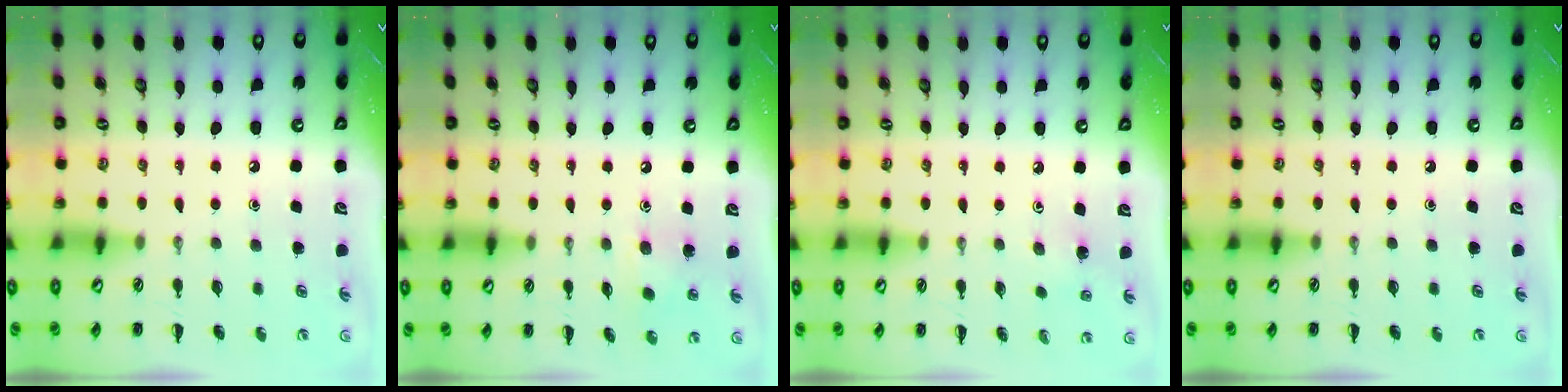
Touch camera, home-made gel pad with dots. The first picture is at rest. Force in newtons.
{"total": 6.2, "press": 6.1, "slide": 1.1}
{"total": 1.9, "press": 1.9, "slide": 0.4}
{"total": 0.0}